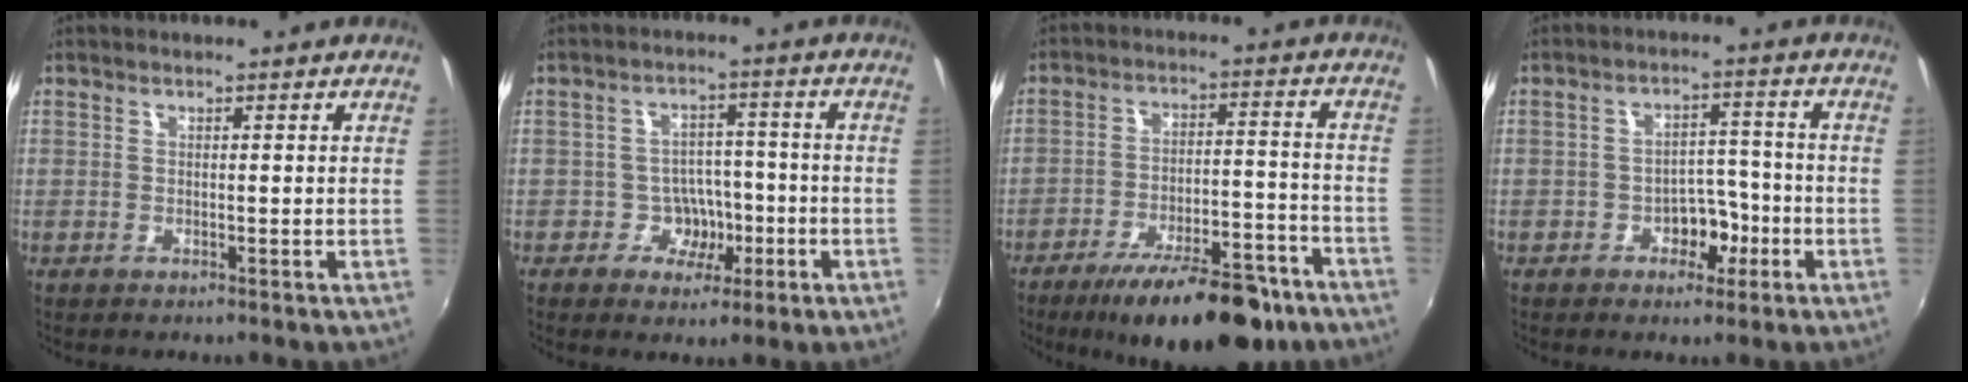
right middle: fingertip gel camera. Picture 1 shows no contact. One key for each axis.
{"total": 5.1, "fx": -1.5, "fy": 4.5, "fz": 1.9, "tx": -0.036, "ty": 0.012, "tz": -0.014}
{"total": 19.7, "fx": -14.5, "fy": 6.2, "fz": 11.8, "tx": -0.187, "ty": -0.017, "tz": -0.204}
{"total": 5.3, "fx": -2.6, "fy": 3.8, "fz": 2.7, "tx": -0.043, "ty": 0.012, "tz": -0.034}